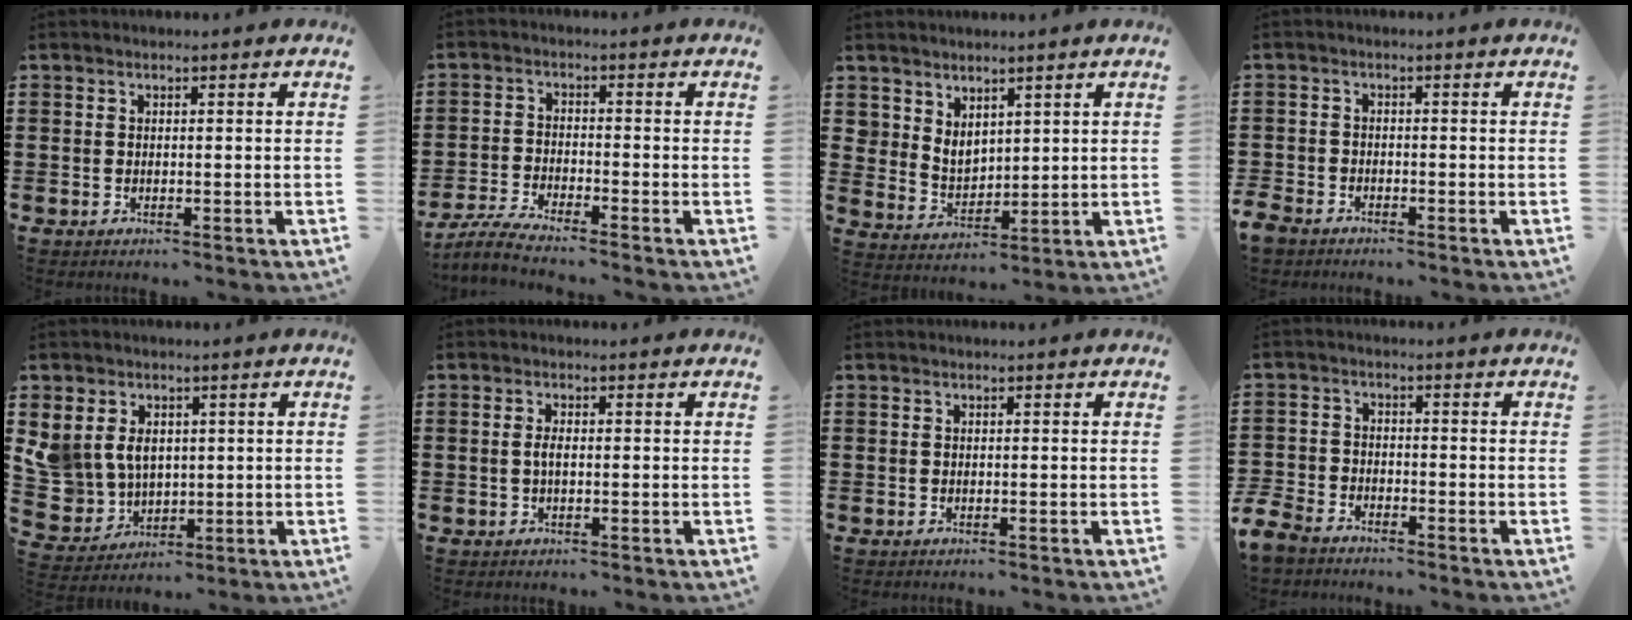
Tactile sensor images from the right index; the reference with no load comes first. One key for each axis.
{"total": 4.0, "fx": -3.7, "fy": -0.2, "fz": 1.4, "tx": -0.046, "ty": -0.012, "tz": -0.078}
{"total": 4.7, "fx": 3.7, "fy": 2.7, "fz": 0.9, "tx": -0.033, "ty": -0.001, "tz": 0.071}
{"total": 2.3, "fx": -2.0, "fy": 1.0, "fz": 0.3, "tx": -0.024, "ty": -0.002, "tz": -0.048}
{"total": 7.0, "fx": 1.6, "fy": 6.1, "fz": 3.0, "tx": -0.101, "ty": 0.007, "tz": 0.030}
{"total": 1.8, "fx": -0.2, "fy": 0.6, "fz": 1.7, "tx": -0.039, "ty": -0.002, "tz": -0.006}
{"total": 0.0}
{"total": 4.2, "fx": -3.7, "fy": 1.6, "fz": 1.1, "tx": -0.056, "ty": -0.006, "tz": -0.086}